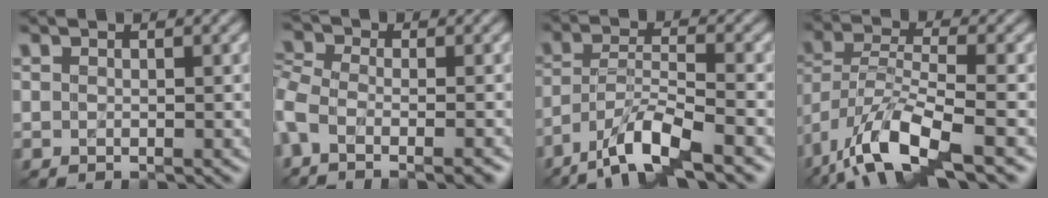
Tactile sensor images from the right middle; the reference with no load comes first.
{"total": 5.4, "force": [-2.9, 2.5, 3.8], "torque": [-0.073, -0.013, -0.047]}
{"total": 6.6, "force": [-4.7, 1.3, 4.5], "torque": [-0.077, 0.003, -0.092]}
{"total": 8.6, "force": [-5.1, 2.8, 6.4], "torque": [-0.128, -0.005, -0.105]}